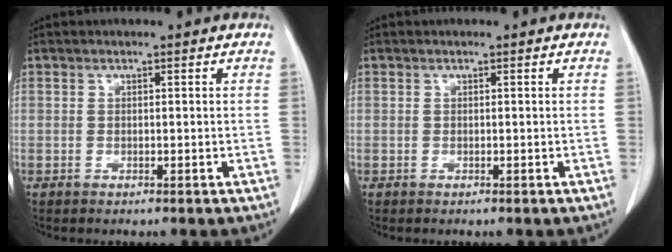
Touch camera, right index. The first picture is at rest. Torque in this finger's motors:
{"motor_torque": [0.00, 0.01, 0.00, 0.00]}